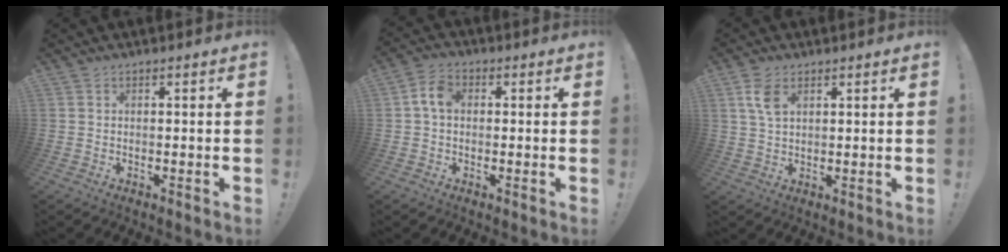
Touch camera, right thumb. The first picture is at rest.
{"total": 6.0, "force": [0.6, 3.9, 4.5], "torque": [-0.086, 0.012, 0.012]}
{"total": 5.7, "force": [2.5, 3.1, 4.1], "torque": [-0.073, -0.002, 0.048]}